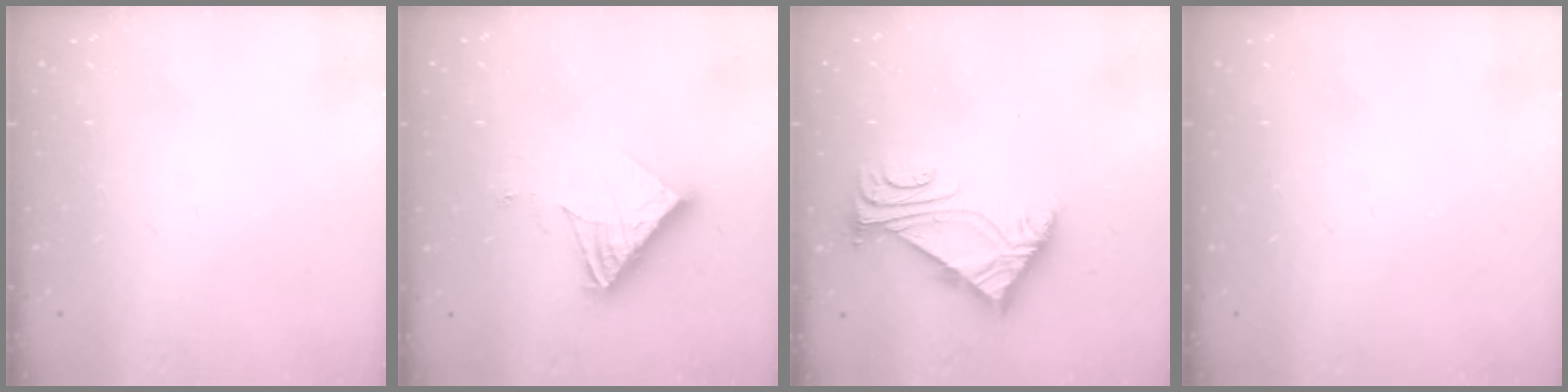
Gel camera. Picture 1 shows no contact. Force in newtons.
{"total": 11.7, "press": 11.6, "slide": 1.5}
{"total": 5.9, "press": 5.8, "slide": 1.1}
{"total": 0.0}